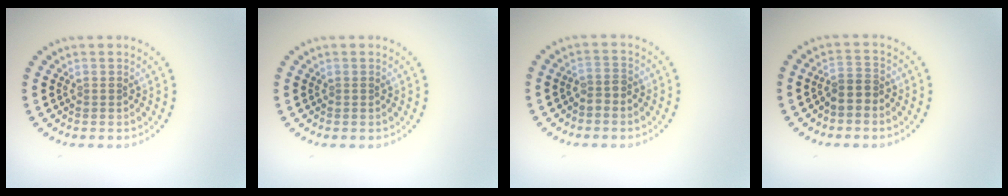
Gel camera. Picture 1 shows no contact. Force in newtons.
{"total": 0.0}
{"total": 1.4, "press": 1.1, "slide": 0.8}
{"total": 1.6, "press": 1.2, "slide": 1.0}